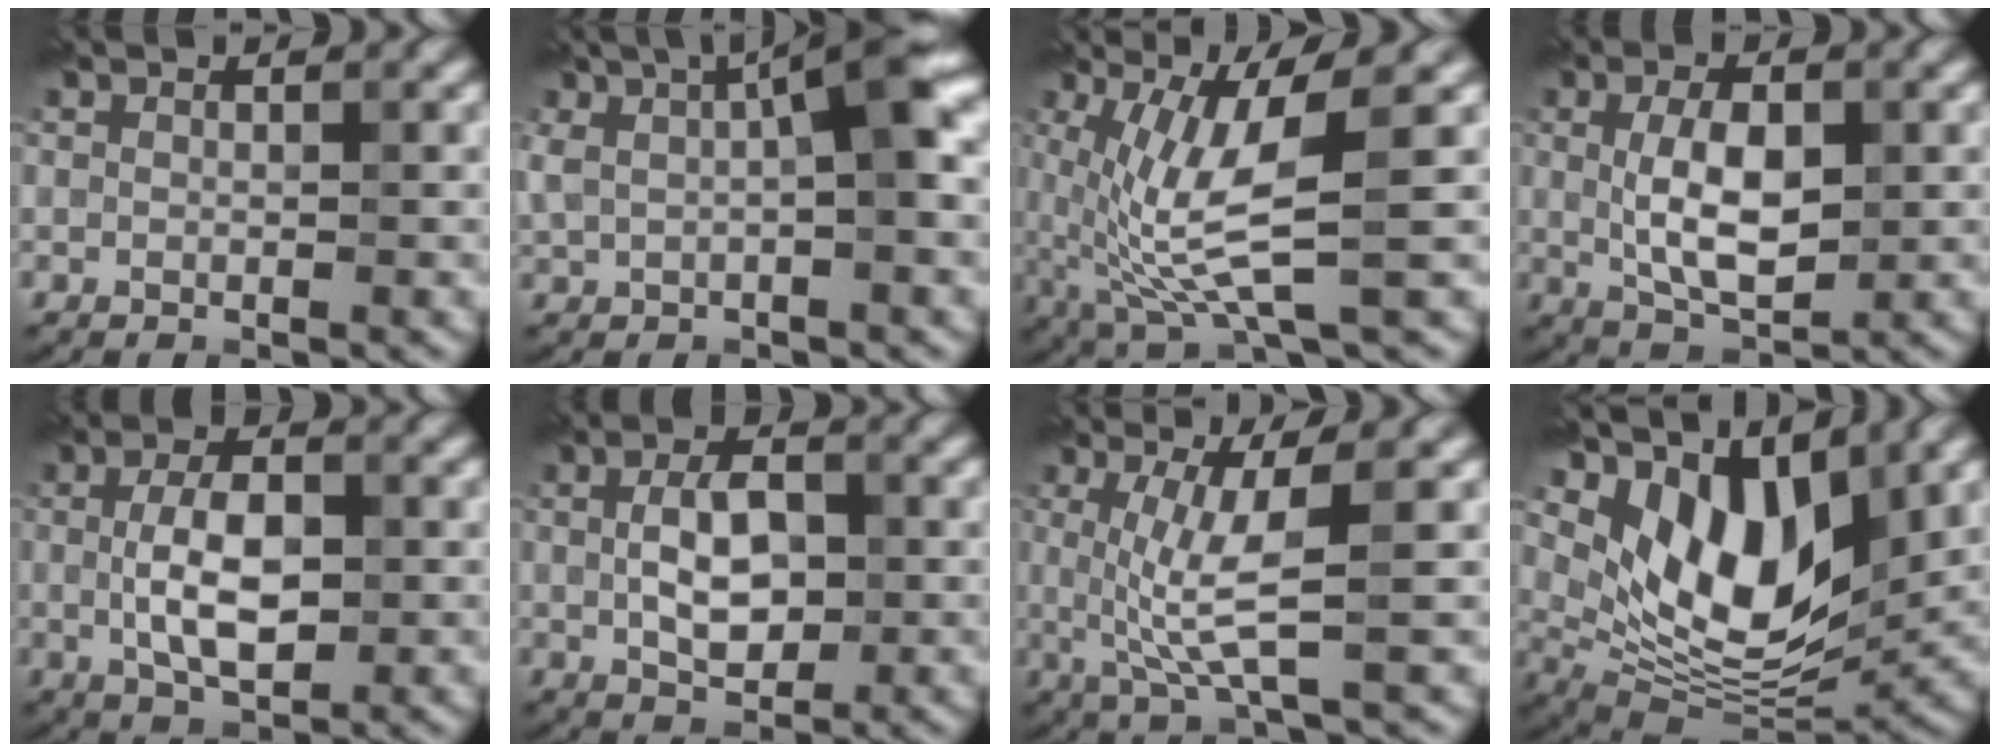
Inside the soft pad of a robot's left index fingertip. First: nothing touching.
{"total": 7.0, "force": [1.8, 1.7, 6.6], "torque": [-0.114, 0.023, 0.022]}
{"total": 7.5, "force": [0.2, 1.7, 7.3], "torque": [-0.154, -0.011, 0.007]}
{"total": 5.6, "force": [0.3, 2.6, 4.9], "torque": [-0.094, 0.001, 0.009]}
{"total": 5.4, "force": [-0.2, 2.6, 4.7], "torque": [-0.091, 0.000, -0.003]}
{"total": 4.7, "force": [0.1, 2.7, 3.9], "torque": [-0.073, 0.003, 0.003]}
{"total": 4.8, "force": [0.2, 0.8, 4.8], "torque": [-0.102, -0.005, 0.006]}
{"total": 9.7, "force": [4.1, 5.3, 7.0], "torque": [-0.121, -0.020, 0.073]}